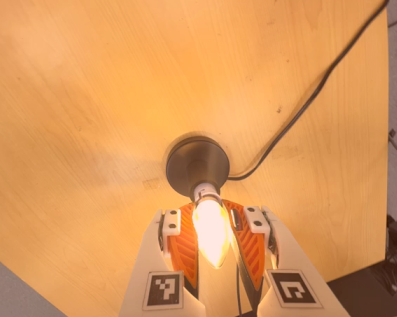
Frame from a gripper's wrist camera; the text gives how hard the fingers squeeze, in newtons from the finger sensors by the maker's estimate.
{"total": 23.3, "left": 21.0, "right": 25.7}